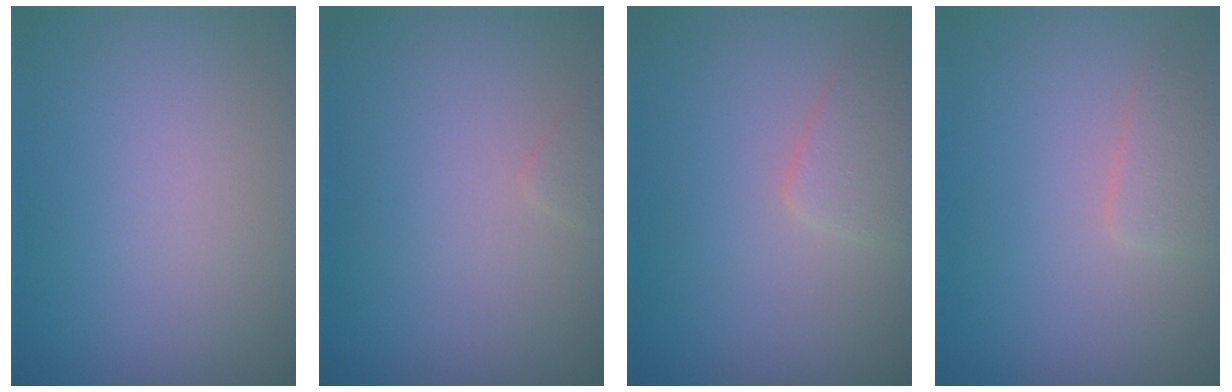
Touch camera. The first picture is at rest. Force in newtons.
{"total": 0.6, "press": 0.6, "slide": 0.0}
{"total": 2.2, "press": 2.2, "slide": 0.1}
{"total": 1.7, "press": 1.7, "slide": 0.1}